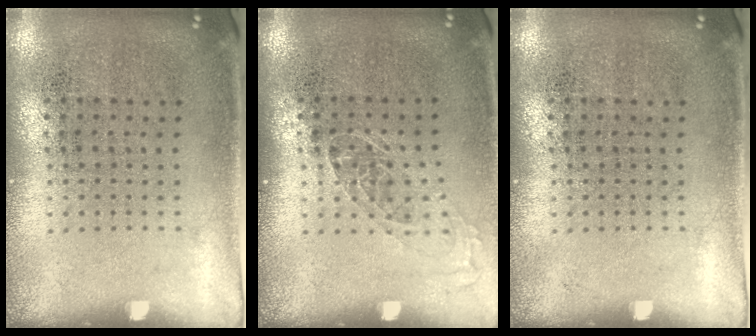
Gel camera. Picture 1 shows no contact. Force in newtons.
{"total": 1.0, "press": 0.9, "slide": 0.5}
{"total": 0.0}